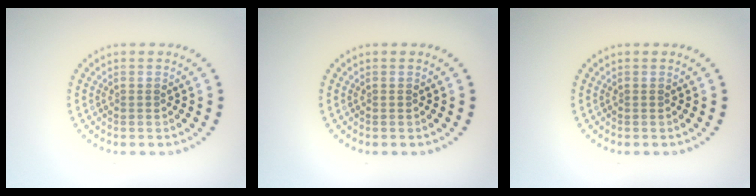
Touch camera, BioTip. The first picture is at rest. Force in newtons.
{"total": 0.0}
{"total": 0.0}